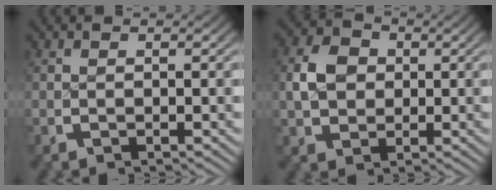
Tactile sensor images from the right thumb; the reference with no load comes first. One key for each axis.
{"total": 4.5, "fx": 0.9, "fy": 3.9, "fz": 2.1, "tx": -0.046, "ty": -0.007, "tz": 0.023}